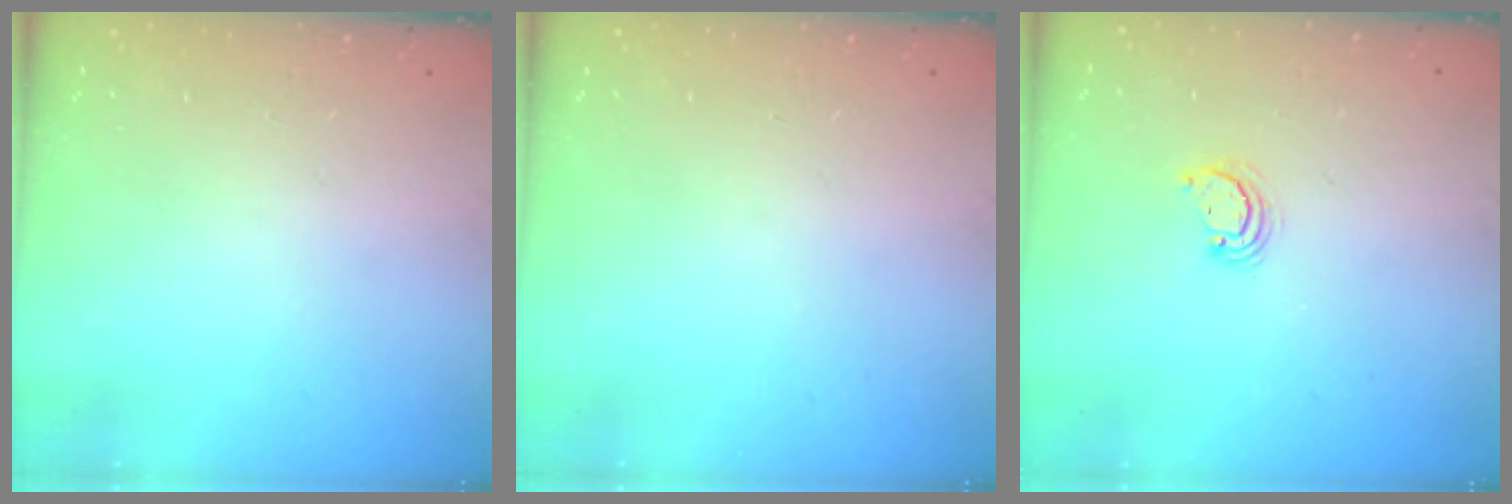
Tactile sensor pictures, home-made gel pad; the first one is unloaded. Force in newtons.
{"total": 0.0}
{"total": 3.0, "press": 3.0, "slide": 0.2}